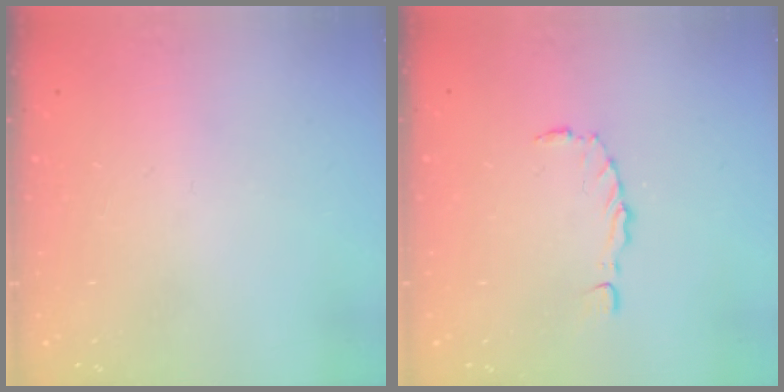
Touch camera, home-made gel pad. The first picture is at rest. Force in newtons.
{"total": 1.5, "press": 1.4, "slide": 0.3}